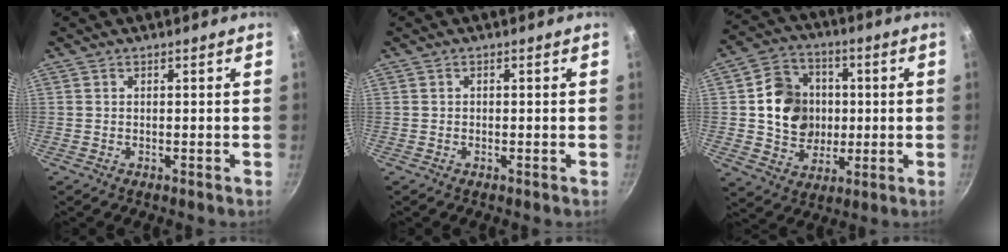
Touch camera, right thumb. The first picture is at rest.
{"total": 0.0}
{"total": 13.9, "force": [0.8, 12.2, 6.6], "torque": [-0.073, 0.013, 0.016]}